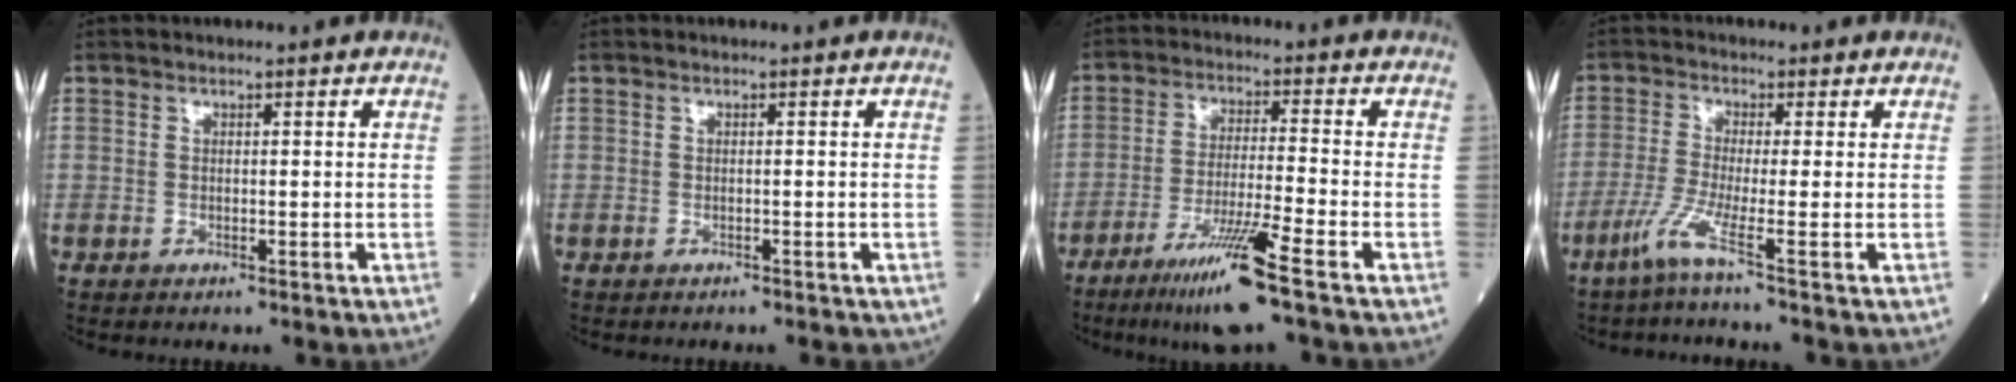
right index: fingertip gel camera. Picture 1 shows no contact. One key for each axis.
{"total": 1.4, "fx": -1.1, "fy": 0.5, "fz": 0.7, "tx": -0.015, "ty": -0.002, "tz": -0.010}
{"total": 10.3, "fx": -6.3, "fy": -1.1, "fz": 8.1, "tx": -0.154, "ty": -0.034, "tz": -0.118}
{"total": 4.5, "fx": -2.8, "fy": -1.6, "fz": 3.2, "tx": -0.077, "ty": -0.015, "tz": -0.068}